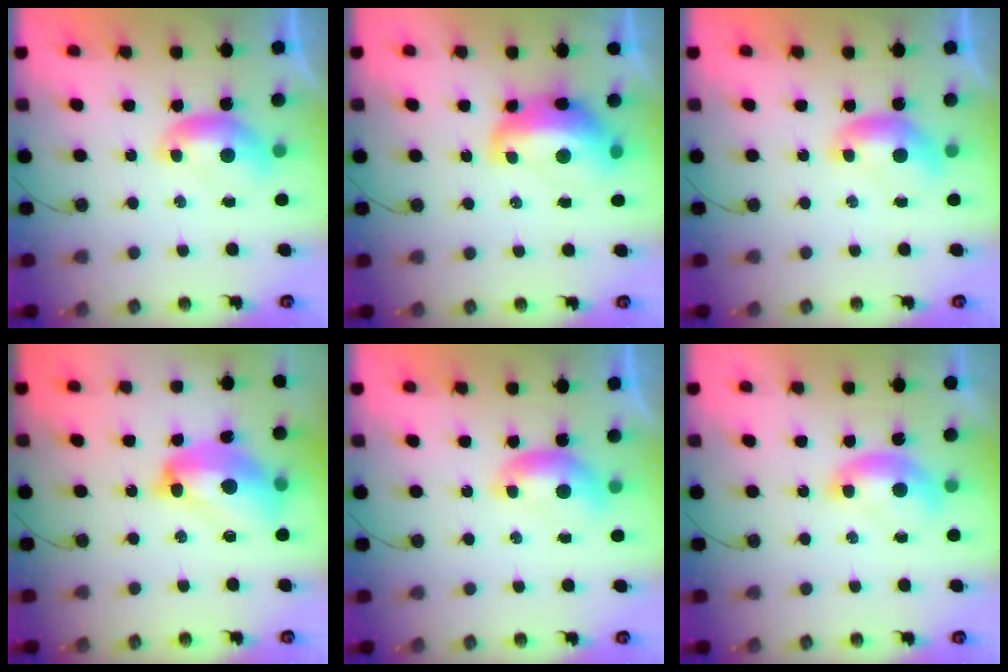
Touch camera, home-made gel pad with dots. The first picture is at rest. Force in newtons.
{"total": 7.7, "press": 7.6, "slide": 1.3}
{"total": 0.0}
{"total": 10.9, "press": 10.7, "slide": 1.7}
{"total": 0.0}
{"total": 1.6, "press": 1.5, "slide": 0.3}